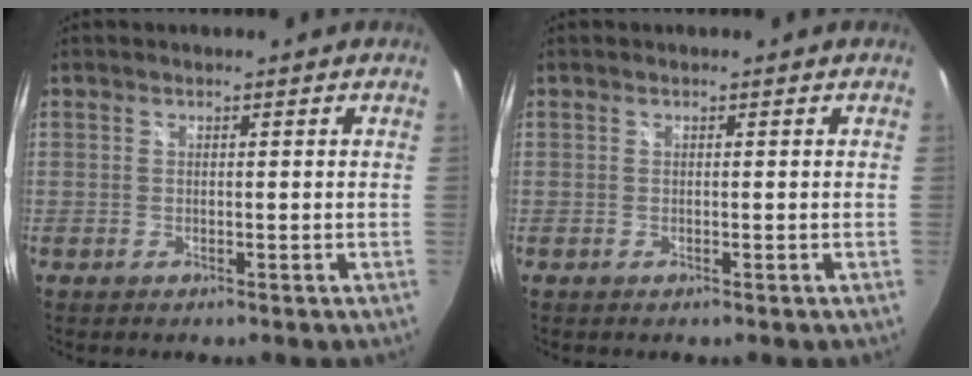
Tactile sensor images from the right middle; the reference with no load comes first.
{"total": 0.0}